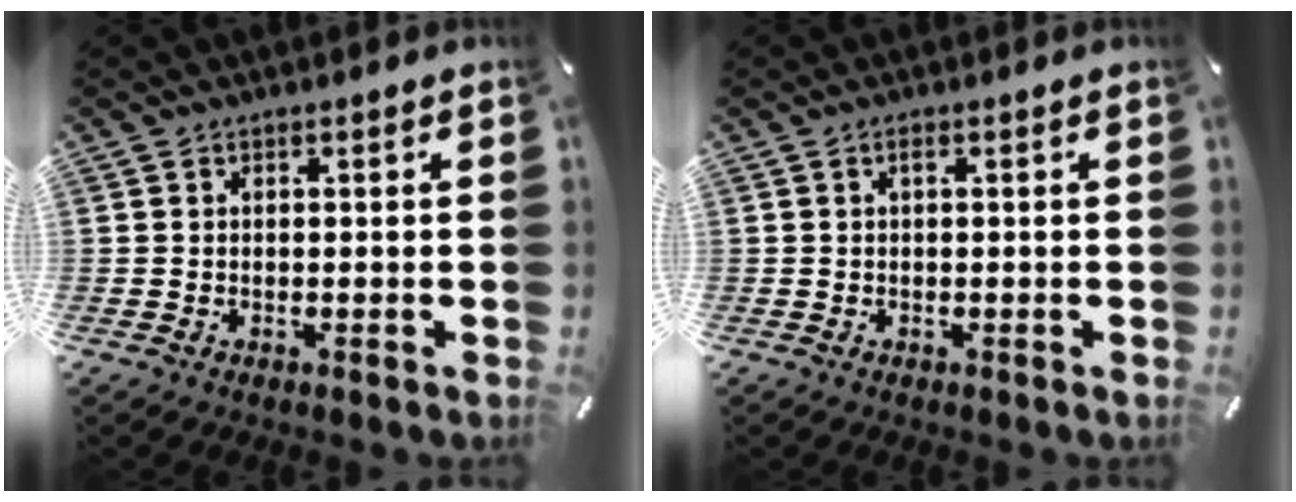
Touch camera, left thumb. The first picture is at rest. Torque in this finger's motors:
{"motor_torque": [0.12, 0.36, -0.03, -0.33, 0.04]}